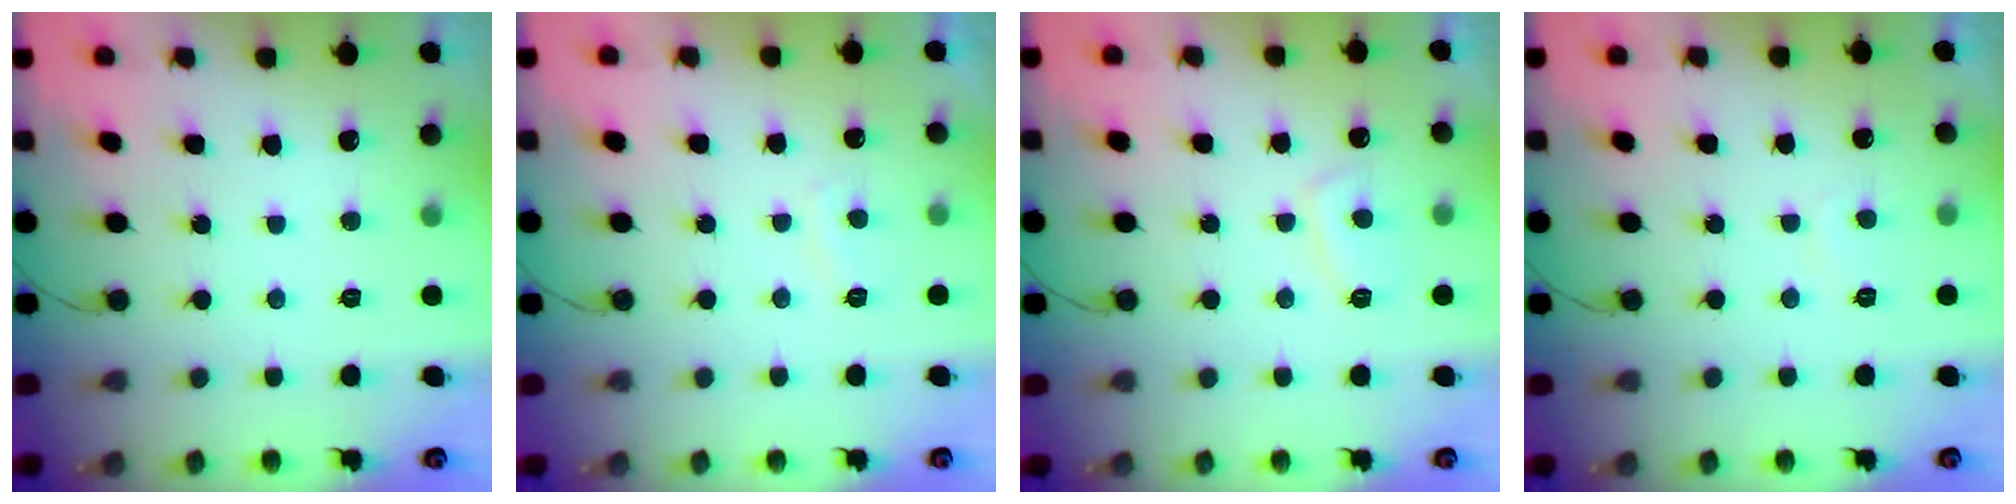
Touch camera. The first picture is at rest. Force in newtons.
{"total": 2.1, "press": 2.0, "slide": 0.7}
{"total": 4.0, "press": 3.9, "slide": 0.8}
{"total": 1.3, "press": 1.2, "slide": 0.5}